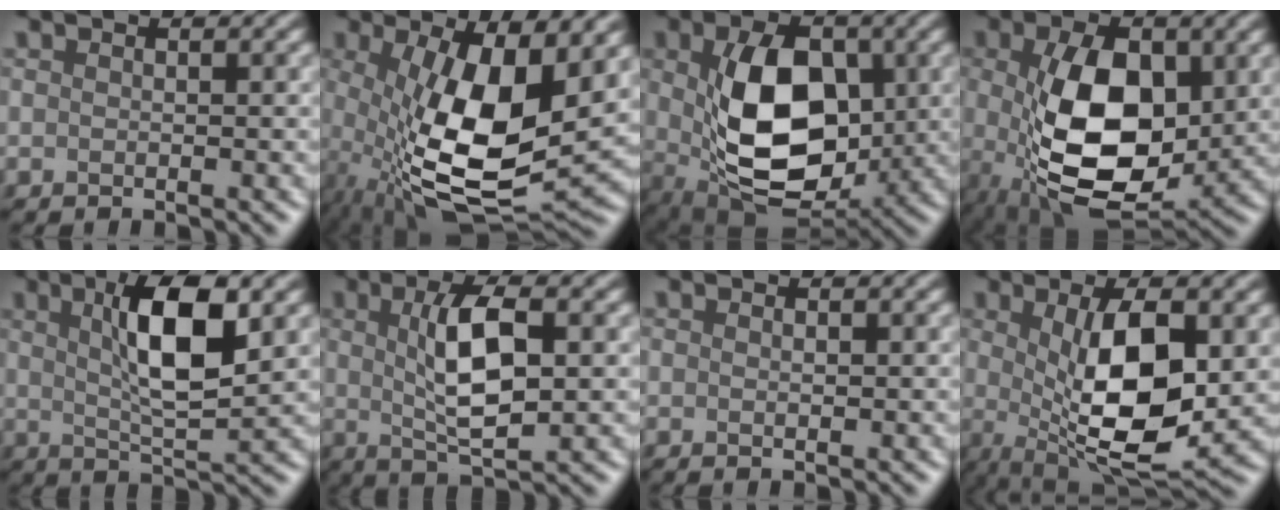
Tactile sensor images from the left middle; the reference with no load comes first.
{"total": 11.5, "force": [-0.5, 4.3, 10.6], "torque": [-0.205, -0.013, 0.000]}
{"total": 9.7, "force": [0.4, 5.8, 7.8], "torque": [-0.144, -0.002, 0.022]}
{"total": 9.6, "force": [-0.3, 5.2, 8.1], "torque": [-0.154, -0.005, 0.010]}
{"total": 6.0, "force": [1.9, 1.2, 5.6], "torque": [-0.098, 0.012, 0.040]}
{"total": 5.1, "force": [0.8, 1.3, 4.9], "torque": [-0.096, 0.009, 0.022]}
{"total": 0.9, "force": [0.4, 0.5, 0.6], "torque": [0.003, 0.009, -0.002]}
{"total": 8.8, "force": [0.2, 2.8, 8.4], "torque": [-0.152, -0.008, 0.015]}